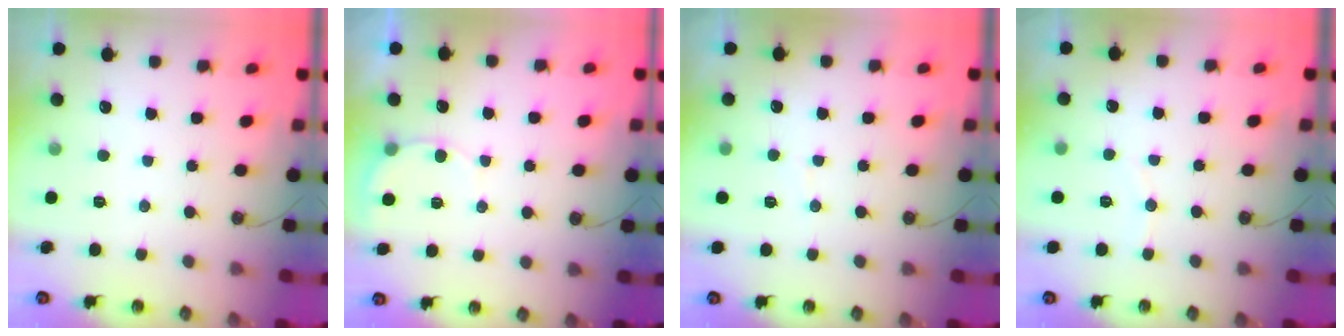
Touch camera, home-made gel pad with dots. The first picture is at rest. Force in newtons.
{"total": 4.8, "press": 4.8, "slide": 0.4}
{"total": 1.8, "press": 1.8, "slide": 0.1}
{"total": 4.8, "press": 4.7, "slide": 0.8}